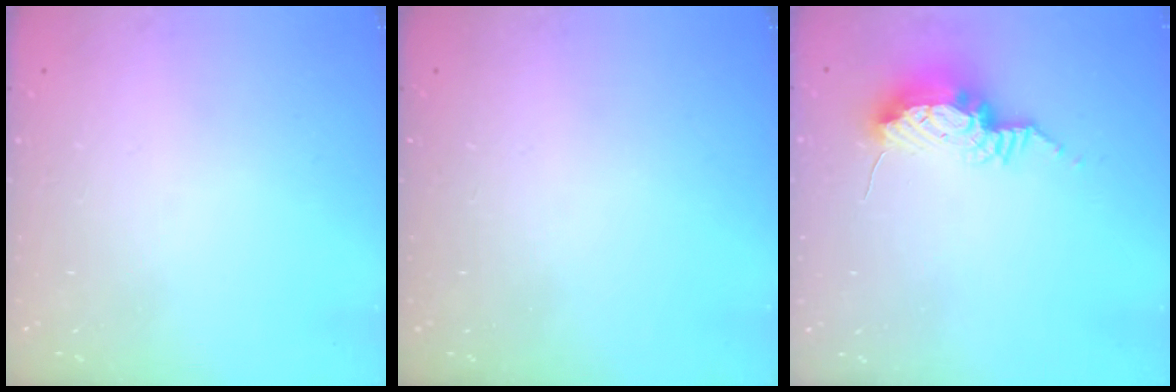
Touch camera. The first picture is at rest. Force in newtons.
{"total": 0.0}
{"total": 10.2, "press": 10.0, "slide": 2.0}